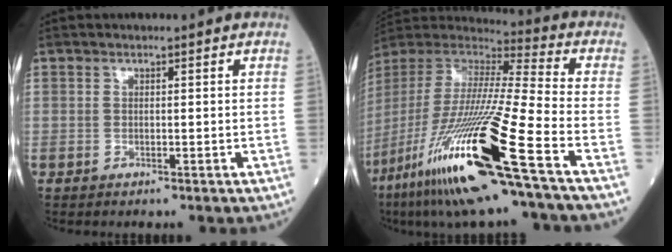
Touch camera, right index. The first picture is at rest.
{"total": 27.3, "force": [-13.6, 0.4, 23.7], "torque": [-0.489, -0.067, -0.260]}